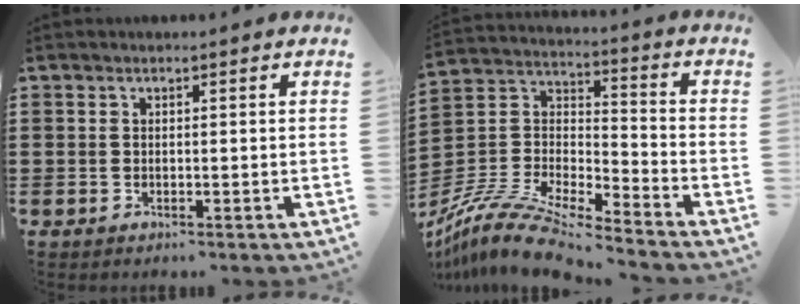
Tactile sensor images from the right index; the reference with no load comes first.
{"total": 11.2, "force": [-10.2, 2.1, 4.2], "torque": [-0.099, 0.014, -0.208]}